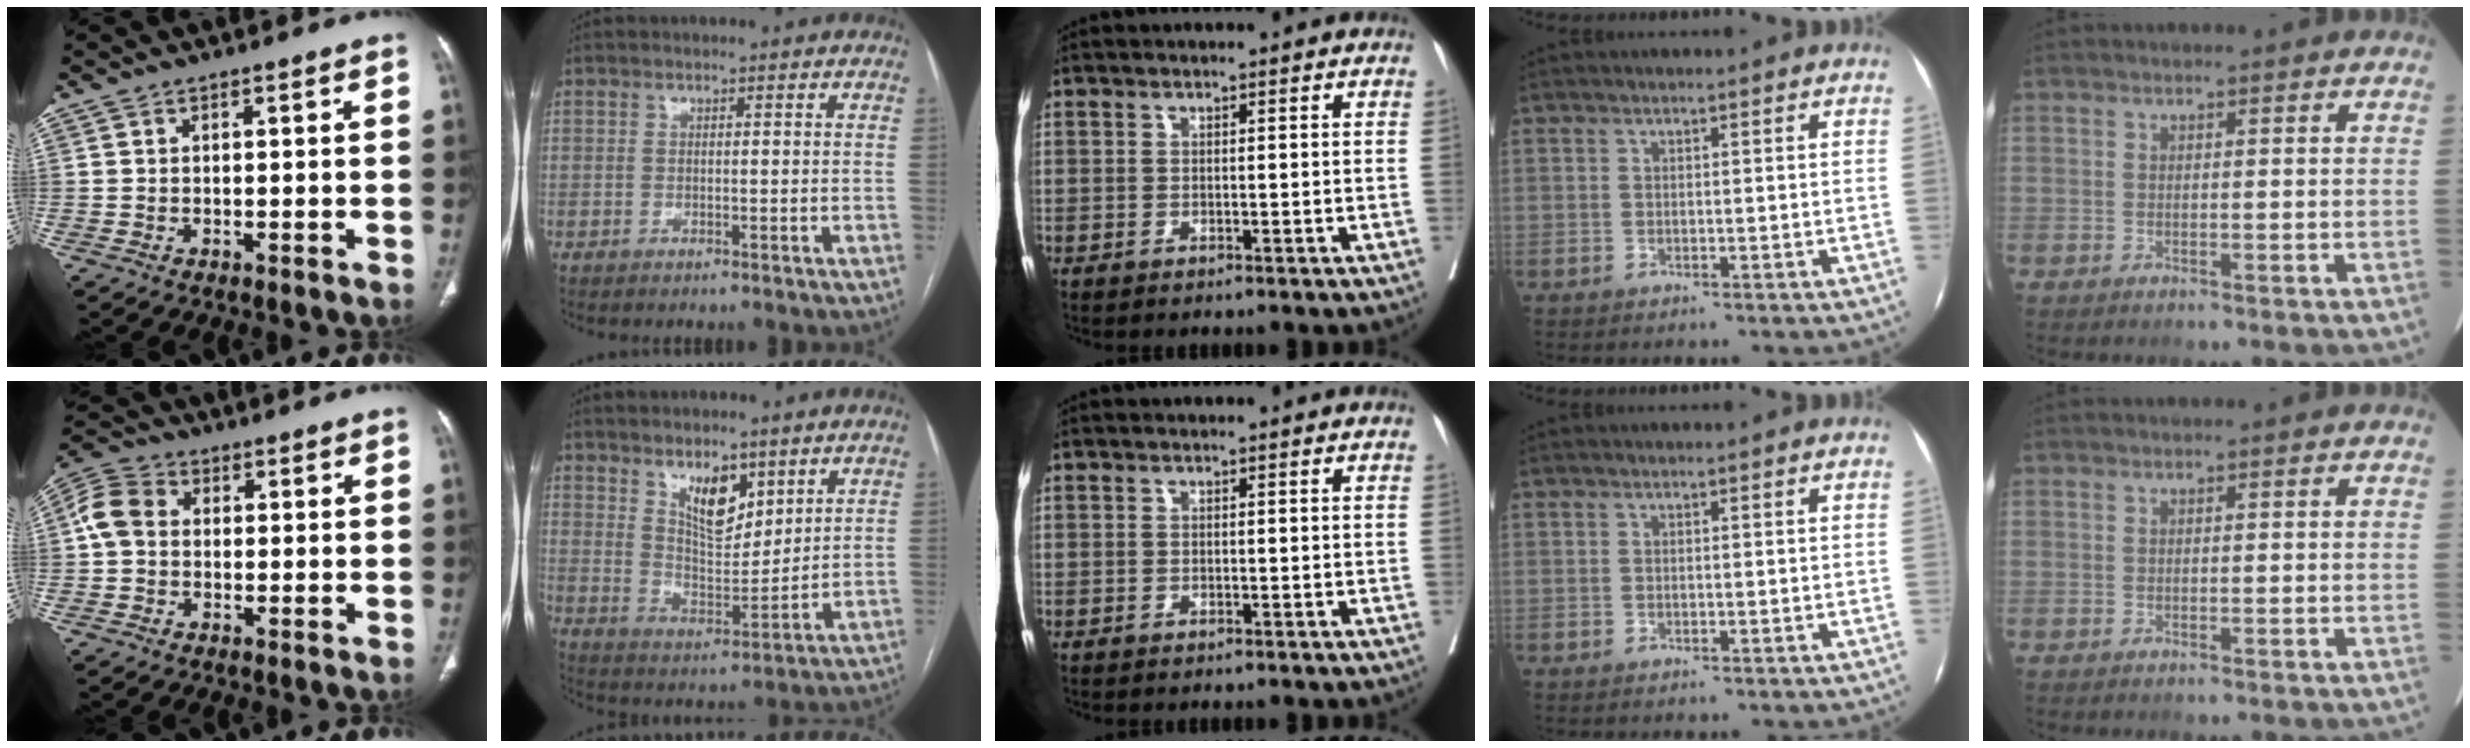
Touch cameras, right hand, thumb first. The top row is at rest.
{"thumb": {"total": 6.8, "force": [0.4, 5.4, 4.1], "torque": [-0.081, 0.021, 0.000]}, "index": {"total": 8.1, "force": [4.7, 3.6, 5.6], "torque": [-0.097, -0.007, 0.092]}}